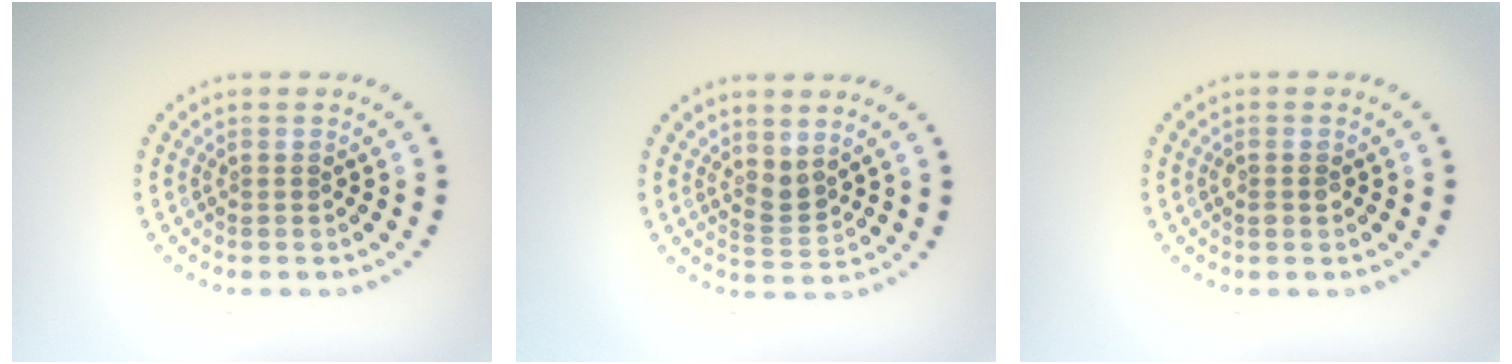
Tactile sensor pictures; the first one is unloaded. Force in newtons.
{"total": 1.8, "press": 1.4, "slide": 1.2}
{"total": 1.0, "press": 1.0, "slide": 0.2}